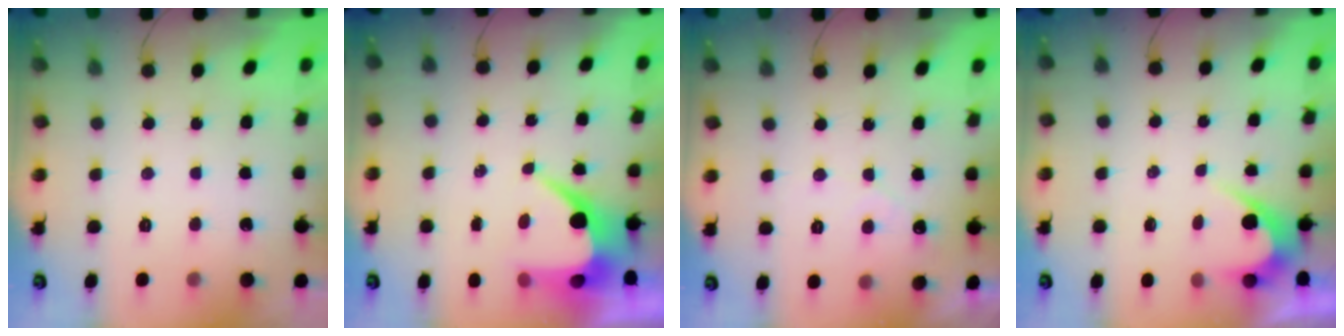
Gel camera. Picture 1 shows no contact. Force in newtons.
{"total": 7.4, "press": 7.4, "slide": 0.8}
{"total": 3.3, "press": 3.3, "slide": 0.1}
{"total": 3.5, "press": 3.5, "slide": 0.2}